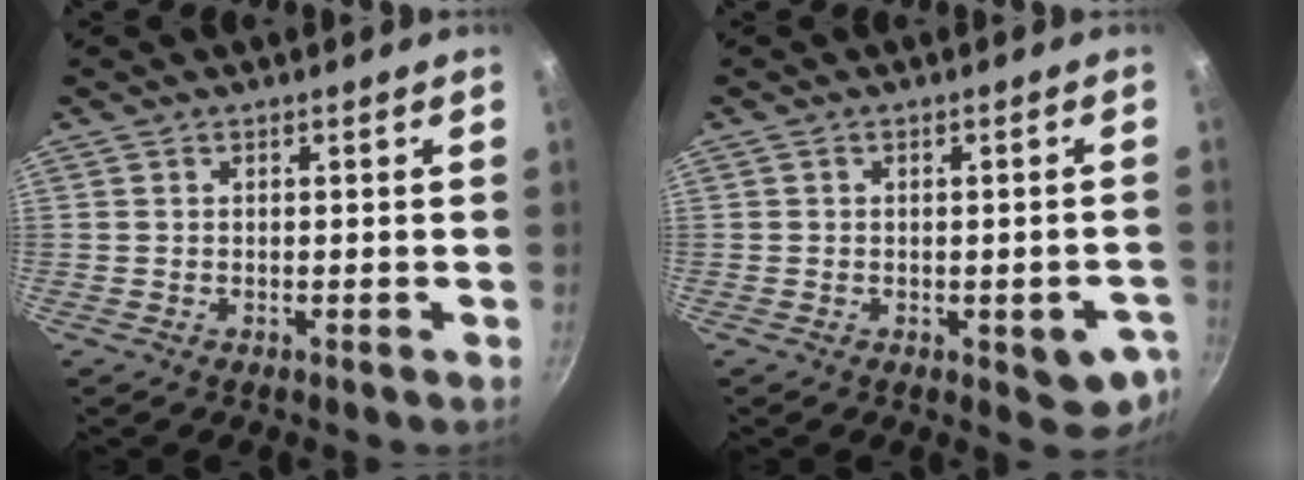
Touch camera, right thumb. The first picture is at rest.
{"total": 7.1, "force": [-2.2, 3.4, 5.9], "torque": [-0.035, 0.011, -0.025]}